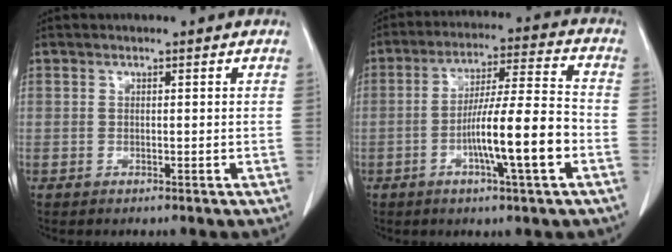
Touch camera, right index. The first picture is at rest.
{"total": 12.3, "force": [-3.9, 0.3, 11.6], "torque": [-0.198, 0.004, -0.068]}